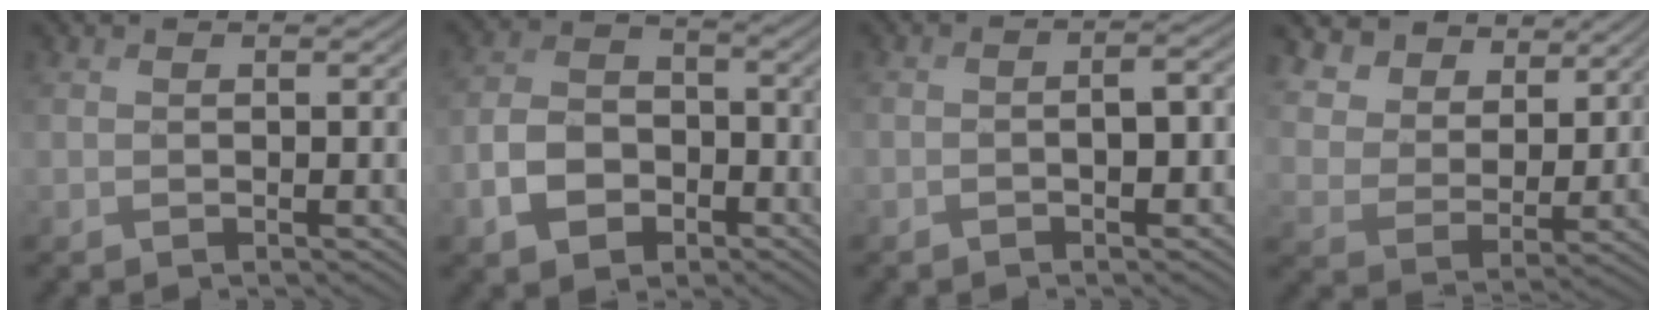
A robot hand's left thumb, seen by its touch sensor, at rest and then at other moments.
{"total": 6.8, "force": [-3.9, 4.8, 3.0], "torque": [-0.061, -0.003, -0.082]}
{"total": 3.8, "force": [-1.7, 1.5, 3.1], "torque": [-0.044, -0.001, -0.025]}
{"total": 9.4, "force": [6.4, 5.9, 3.7], "torque": [-0.117, -0.001, 0.127]}